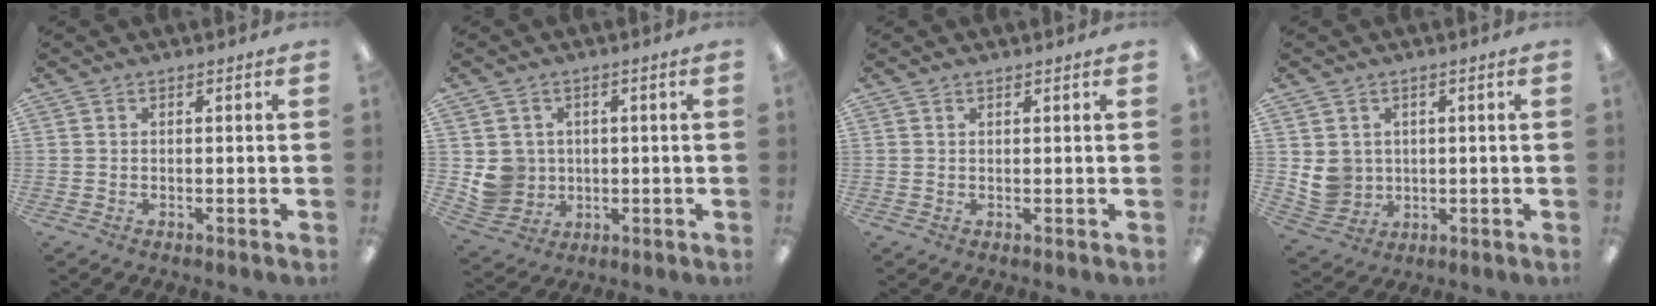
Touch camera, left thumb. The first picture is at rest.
{"total": 6.8, "force": [1.0, 6.6, 1.1], "torque": [-0.032, 0.002, 0.030]}
{"total": 0.8, "force": [0.7, 0.2, 0.3], "torque": [-0.007, 0.001, 0.012]}
{"total": 6.1, "force": [1.5, 5.7, 1.3], "torque": [-0.032, -0.001, 0.034]}